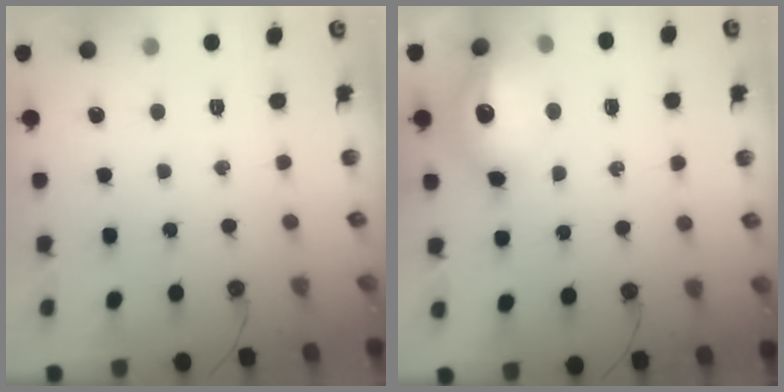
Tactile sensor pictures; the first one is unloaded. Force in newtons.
{"total": 15.2, "press": 15.1, "slide": 1.3}